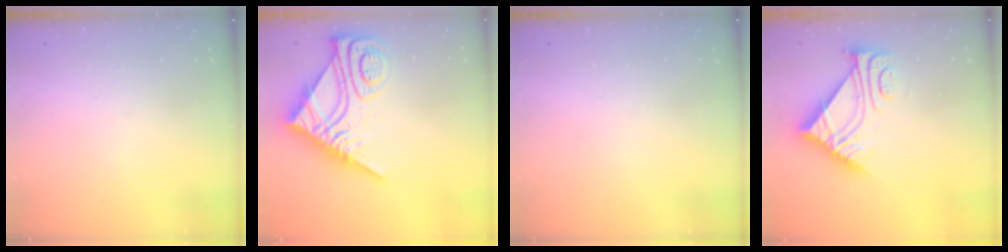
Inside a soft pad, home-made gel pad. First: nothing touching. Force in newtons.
{"total": 15.3, "press": 15.3, "slide": 1.3}
{"total": 0.0}
{"total": 10.2, "press": 10.2, "slide": 0.4}